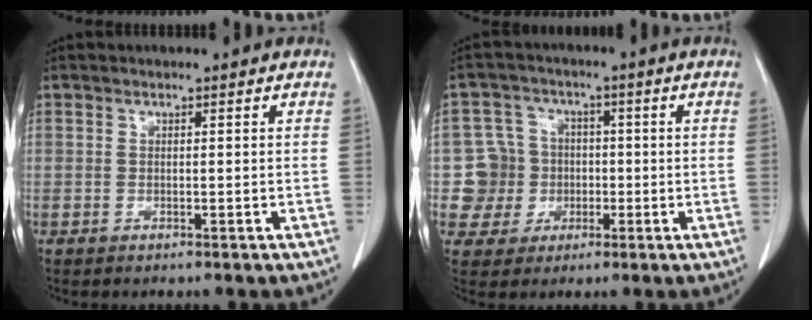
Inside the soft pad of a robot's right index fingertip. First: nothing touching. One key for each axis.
{"total": 7.0, "fx": -0.7, "fy": 7.0, "fz": 0.4, "tx": -0.004, "ty": 0.016, "tz": -0.007}